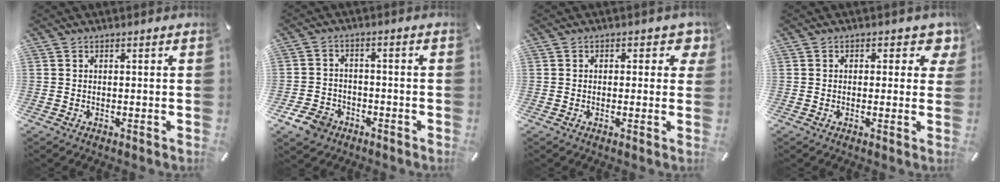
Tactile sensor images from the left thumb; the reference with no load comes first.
{"total": 6.5, "force": [-3.9, 4.8, 2.1], "torque": [-0.048, 0.023, -0.072]}
{"total": 3.3, "force": [0.9, 2.2, 2.3], "torque": [-0.007, -0.004, 0.007]}
{"total": 4.0, "force": [1.4, 2.7, 2.6], "torque": [-0.017, -0.007, 0.017]}